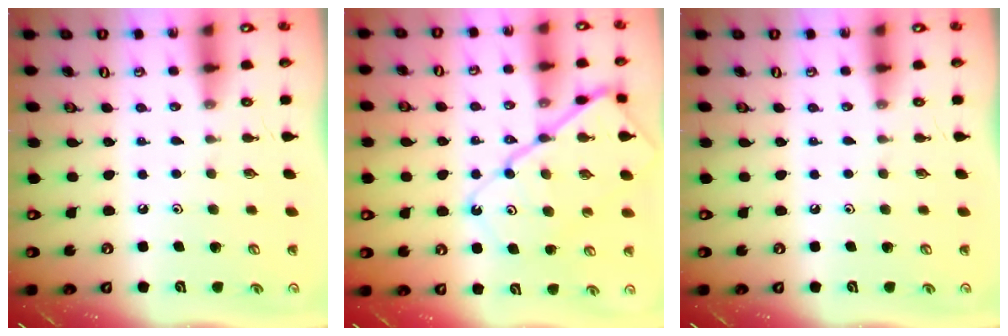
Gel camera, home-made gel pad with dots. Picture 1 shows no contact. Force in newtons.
{"total": 15.4, "press": 15.3, "slide": 1.5}
{"total": 0.0}